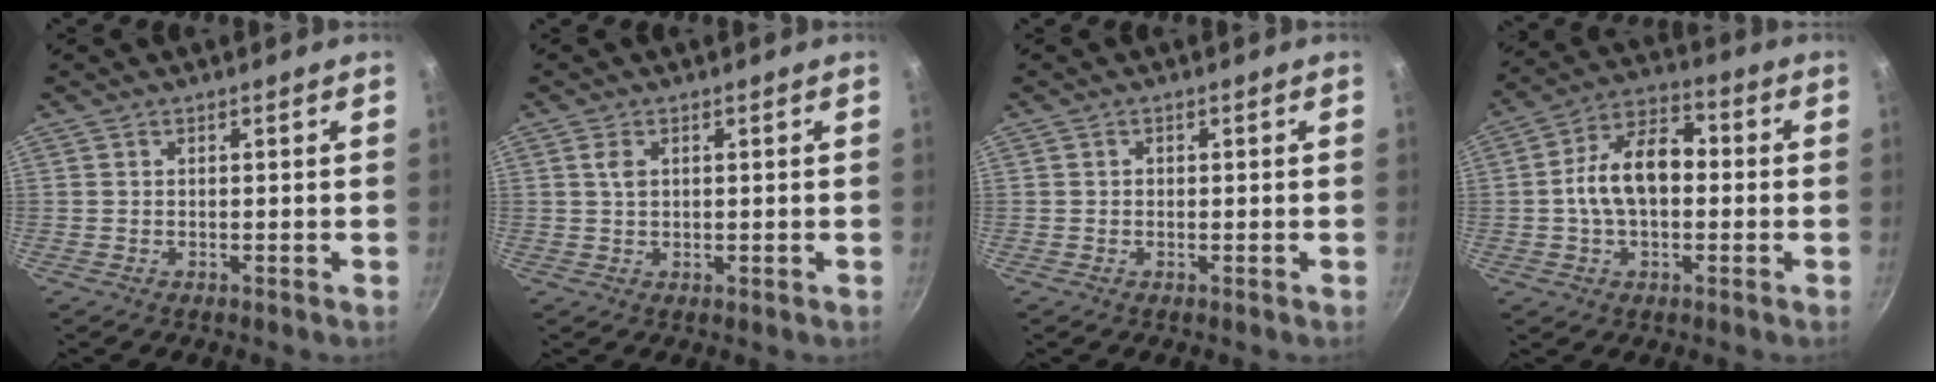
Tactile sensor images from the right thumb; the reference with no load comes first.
{"total": 2.3, "force": [0.7, 1.4, 1.7], "torque": [-0.032, 0.001, 0.014]}
{"total": 0.7, "force": [0.0, 0.7, 0.3], "torque": [-0.002, 0.004, 0.001]}
{"total": 12.9, "force": [-0.2, 8.1, 10.0], "torque": [-0.144, 0.040, -0.020]}